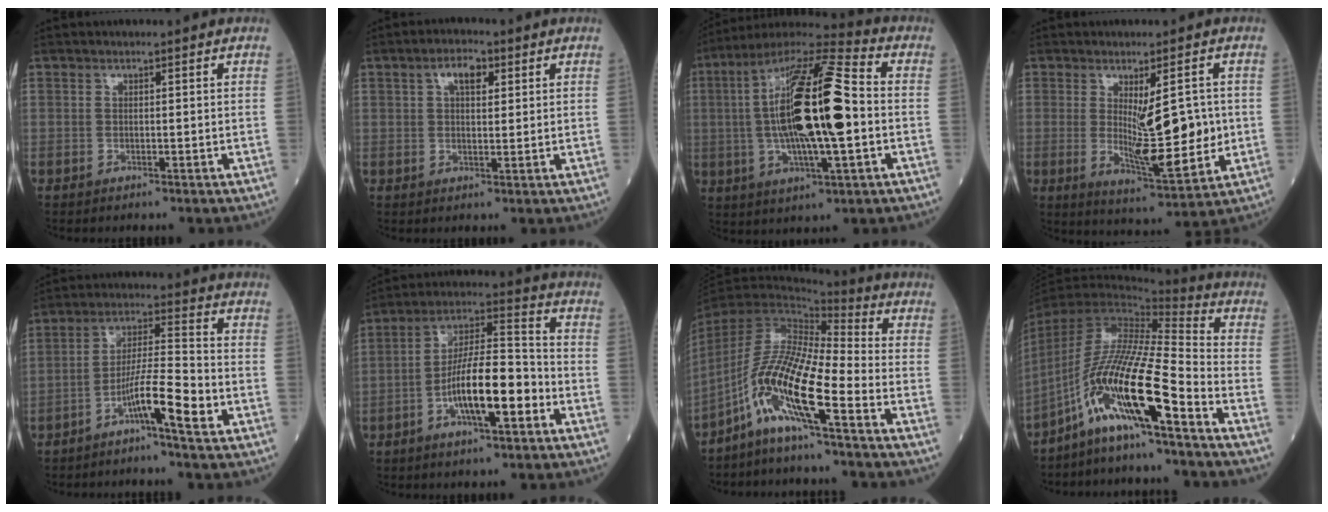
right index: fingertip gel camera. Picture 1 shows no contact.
{"total": 4.6, "force": [2.0, 2.1, 3.6], "torque": [-0.071, 0.009, 0.035]}
{"total": 22.3, "force": [0.0, 4.4, 21.8], "torque": [-0.437, 0.013, -0.007]}
{"total": 10.8, "force": [0.3, 2.6, 10.5], "torque": [-0.169, -0.021, 0.015]}
{"total": 8.4, "force": [-4.3, 0.3, 7.2], "torque": [-0.135, 0.011, -0.077]}
{"total": 13.2, "force": [-4.5, 3.2, 12.1], "torque": [-0.227, 0.012, -0.076]}
{"total": 14.2, "force": [-7.5, 1.3, 11.9], "torque": [-0.247, -0.013, -0.148]}
{"total": 18.2, "force": [-10.3, 1.2, 15.0], "torque": [-0.314, -0.013, -0.196]}